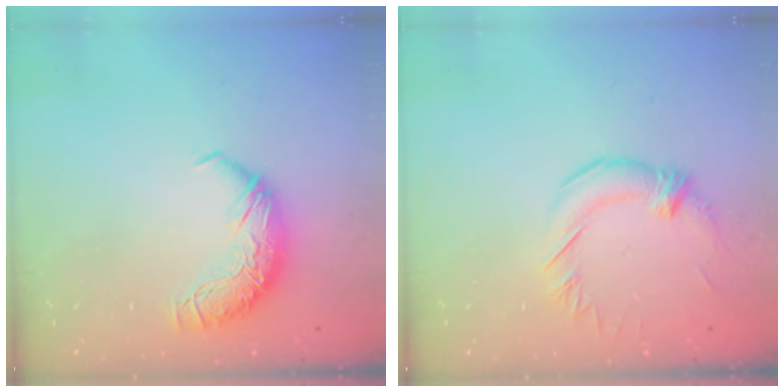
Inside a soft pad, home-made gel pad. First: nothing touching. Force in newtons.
{"total": 1.4, "press": 1.2, "slide": 0.7}